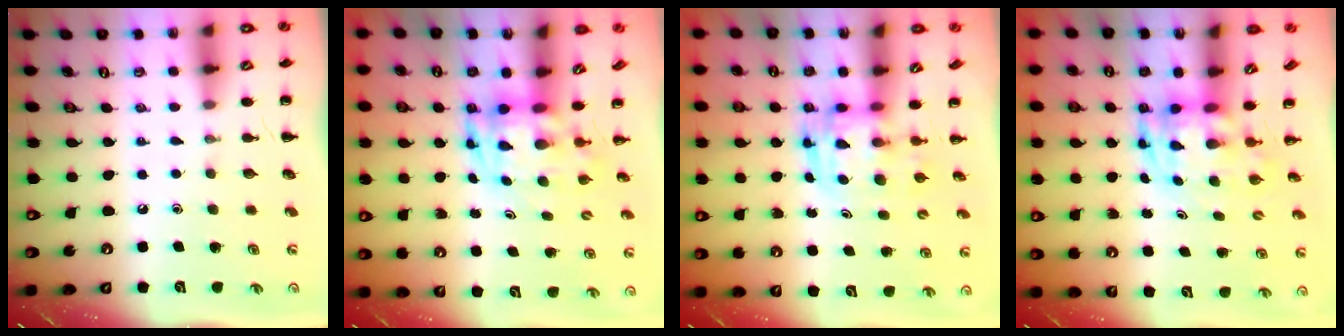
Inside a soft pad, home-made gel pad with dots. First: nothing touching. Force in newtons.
{"total": 4.0, "press": 3.9, "slide": 0.8}
{"total": 3.3, "press": 3.2, "slide": 0.7}
{"total": 3.6, "press": 3.5, "slide": 0.8}